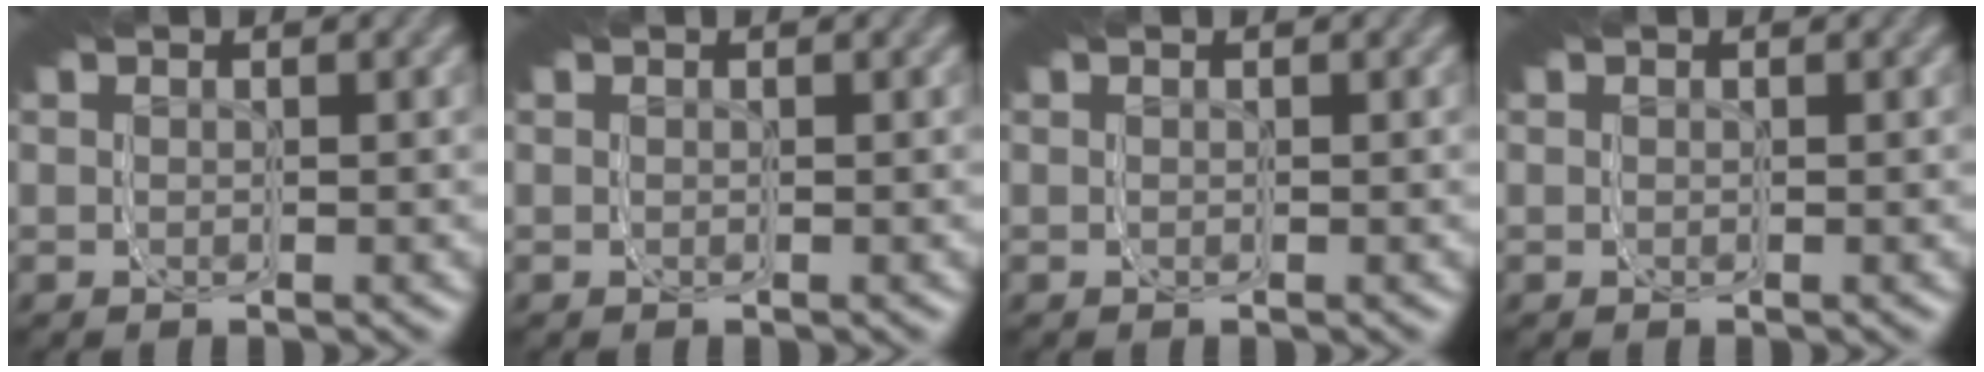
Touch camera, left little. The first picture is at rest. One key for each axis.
{"total": 0.0}
{"total": 0.0}
{"total": 0.0}